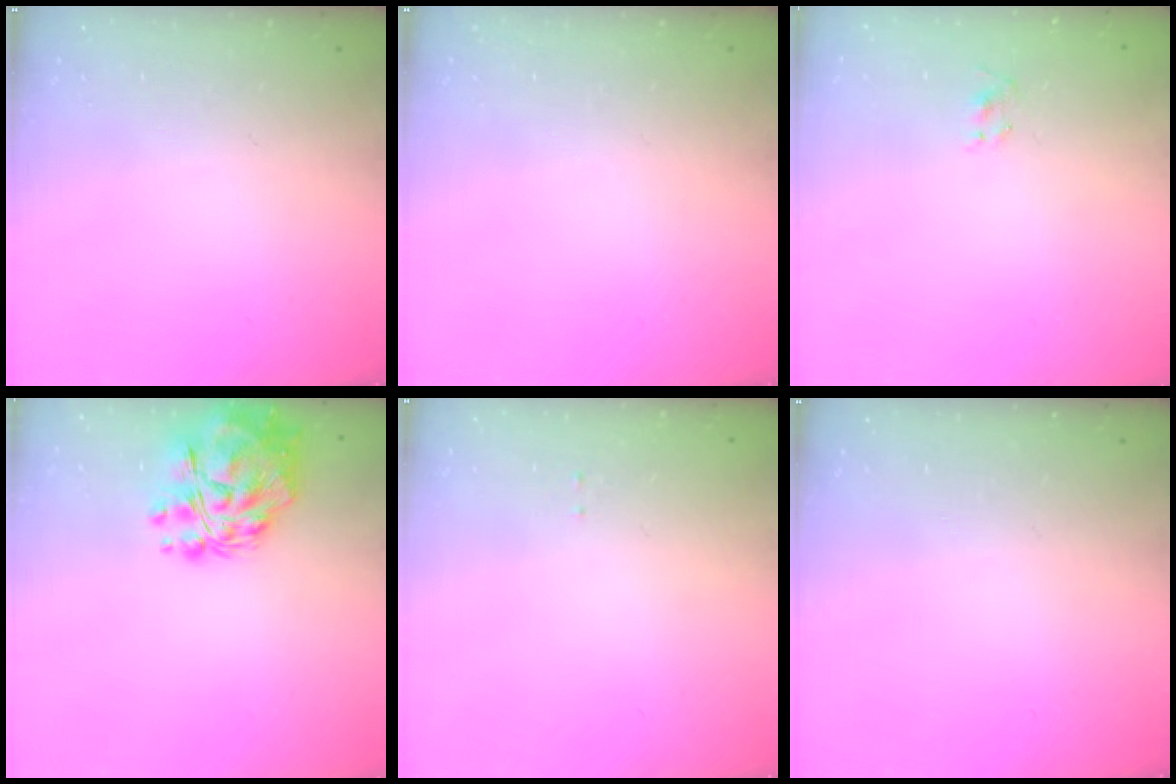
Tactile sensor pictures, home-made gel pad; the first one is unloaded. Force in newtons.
{"total": 0.0}
{"total": 1.0, "press": 0.6, "slide": 0.8}
{"total": 15.2, "press": 14.4, "slide": 4.7}
{"total": 0.0}
{"total": 0.0}